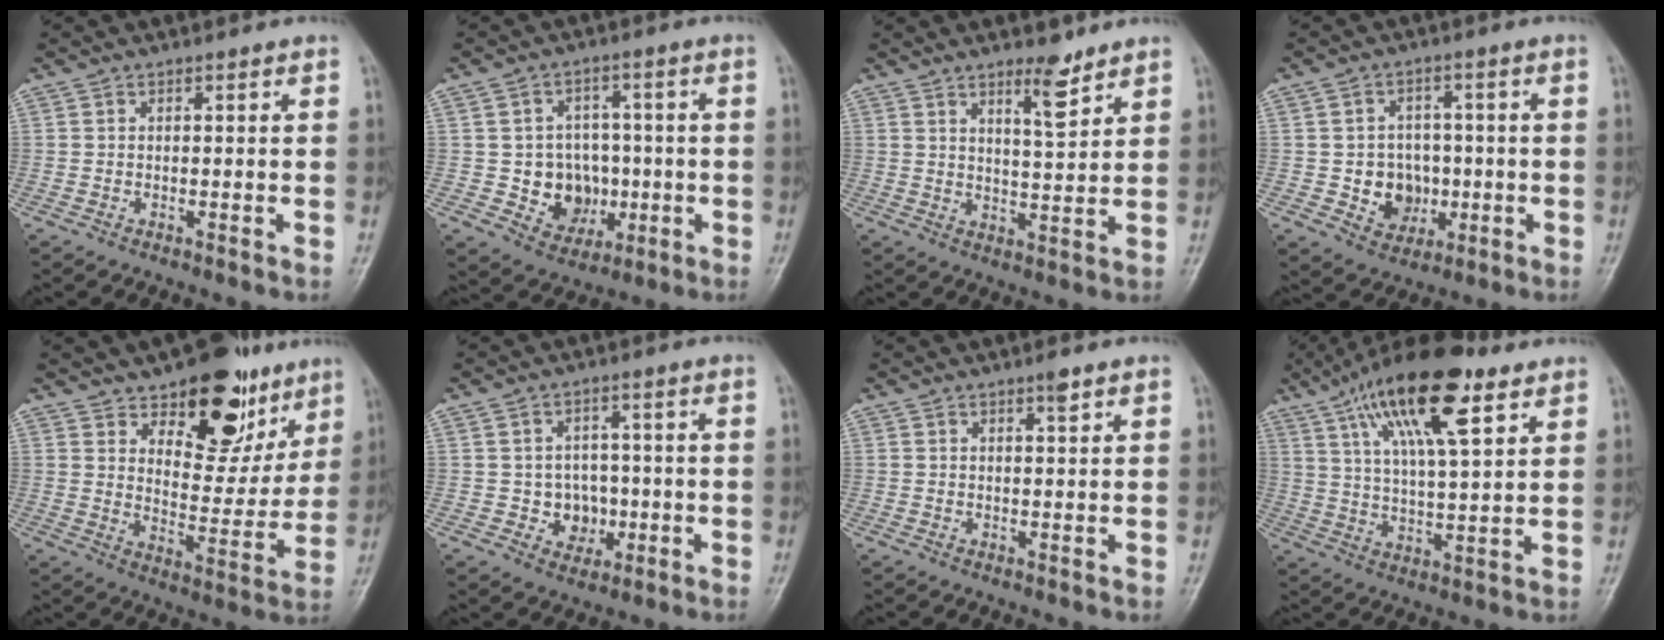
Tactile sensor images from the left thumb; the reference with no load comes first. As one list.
[{"total": 9.6, "force": [-1.3, 8.4, 4.5], "torque": [-0.015, 0.013, -0.010]}, {"total": 6.0, "force": [4.3, 1.6, 3.8], "torque": [-0.046, -0.036, 0.069]}, {"total": 7.9, "force": [-1.1, 7.0, 3.4], "torque": [-0.009, 0.012, -0.009]}, {"total": 17.9, "force": [10.9, 9.2, 10.7], "torque": [-0.085, -0.063, 0.167]}, {"total": 5.8, "force": [-0.9, 5.3, 2.3], "torque": [0.005, 0.012, -0.009]}, {"total": 1.8, "force": [1.2, 0.4, 1.3], "torque": [-0.017, -0.006, 0.019]}, {"total": 18.7, "force": [9.6, 6.2, 14.8], "torque": [-0.238, -0.013, 0.165]}]